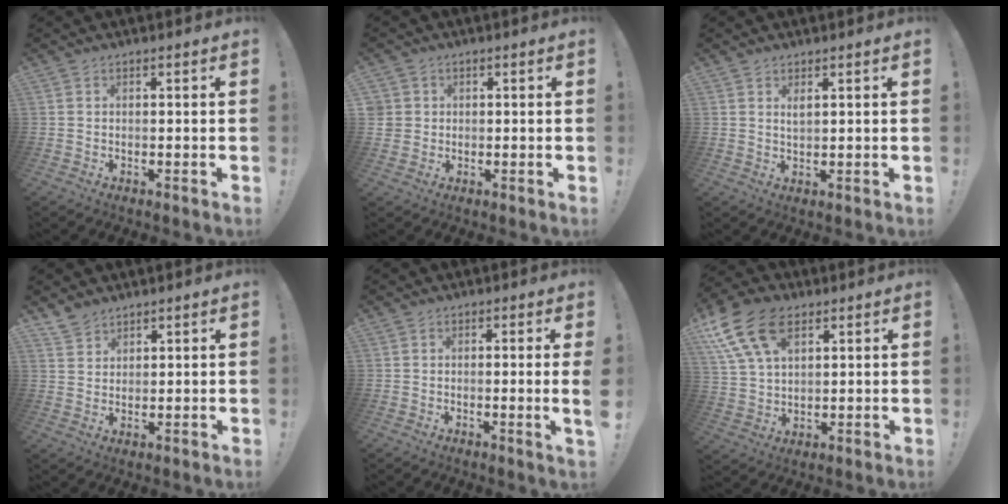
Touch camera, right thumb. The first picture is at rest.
{"total": 3.4, "force": [0.9, 3.2, 0.7], "torque": [-0.019, -0.002, 0.016]}
{"total": 2.0, "force": [1.1, 0.7, 1.5], "torque": [-0.017, -0.007, 0.017]}
{"total": 4.4, "force": [3.8, 2.1, 0.7], "torque": [-0.001, -0.027, 0.071]}
{"total": 3.0, "force": [-0.1, -0.7, 2.9], "torque": [-0.039, -0.010, -0.002]}
{"total": 16.8, "force": [8.2, 10.7, 10.0], "torque": [-0.186, -0.032, 0.154]}